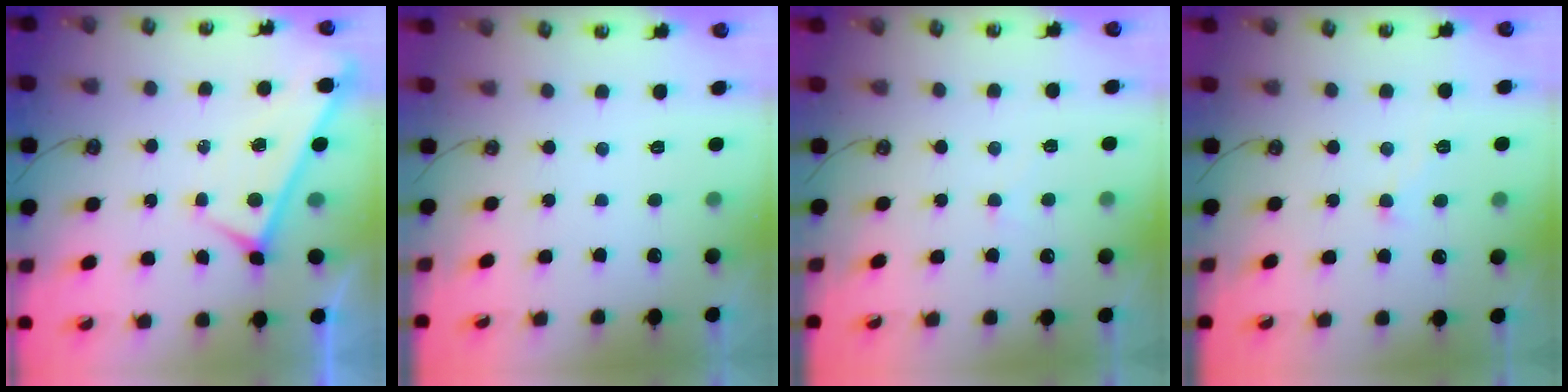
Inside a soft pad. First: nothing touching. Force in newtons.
{"total": 0.0}
{"total": 0.5, "press": 0.3, "slide": 0.4}
{"total": 0.8, "press": 0.5, "slide": 0.6}